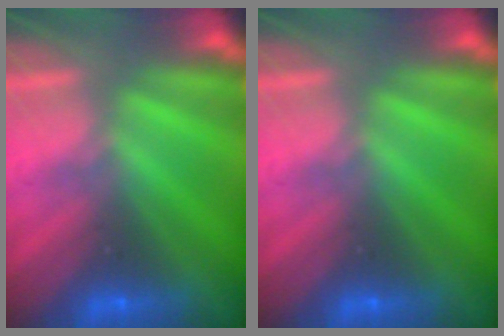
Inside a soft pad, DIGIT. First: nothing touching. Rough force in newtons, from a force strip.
{"total": 0.0}